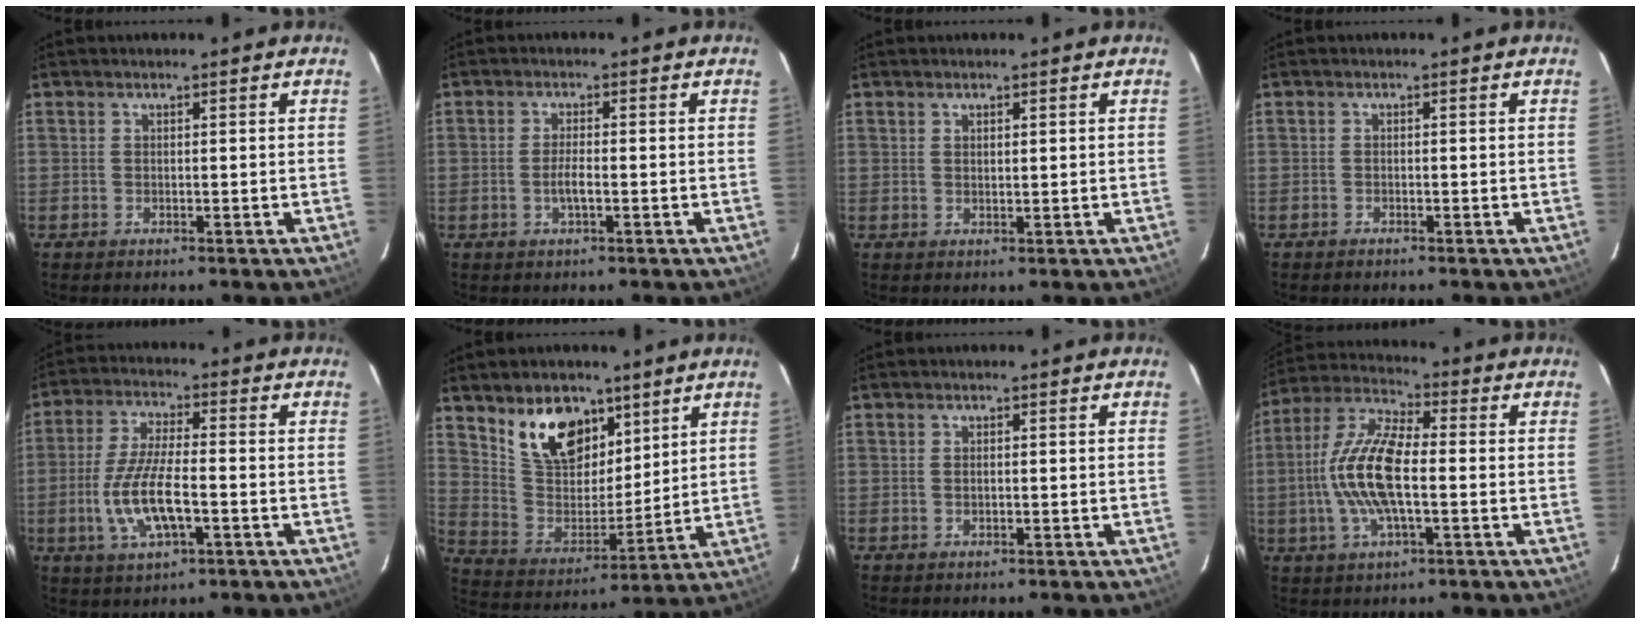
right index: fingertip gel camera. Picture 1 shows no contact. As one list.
[{"total": 2.4, "force": [-0.9, 0.4, 2.2], "torque": [-0.043, -0.003, -0.016]}, {"total": 0.9, "force": [0.7, 0.4, 0.4], "torque": [-0.004, 0.001, 0.013]}, {"total": 0.8, "force": [-0.8, 0.3, 0.1], "torque": [-0.008, 0.002, -0.015]}, {"total": 11.3, "force": [-3.1, 3.7, 10.2], "torque": [-0.211, -0.007, -0.057]}, {"total": 14.5, "force": [8.7, 8.4, 8.0], "torque": [-0.156, 0.008, 0.175]}, {"total": 0.5, "force": [-0.1, 0.4, 0.3], "torque": [-0.005, 0.000, -0.002]}, {"total": 13.9, "force": [-1.7, 4.9, 12.9], "torque": [-0.267, 0.007, -0.040]}]